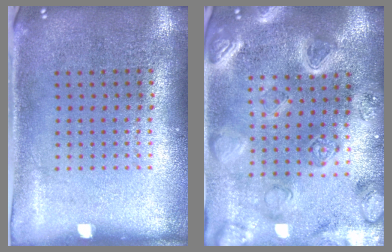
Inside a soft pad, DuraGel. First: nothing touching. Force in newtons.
{"total": 4.0, "press": 3.6, "slide": 1.7}